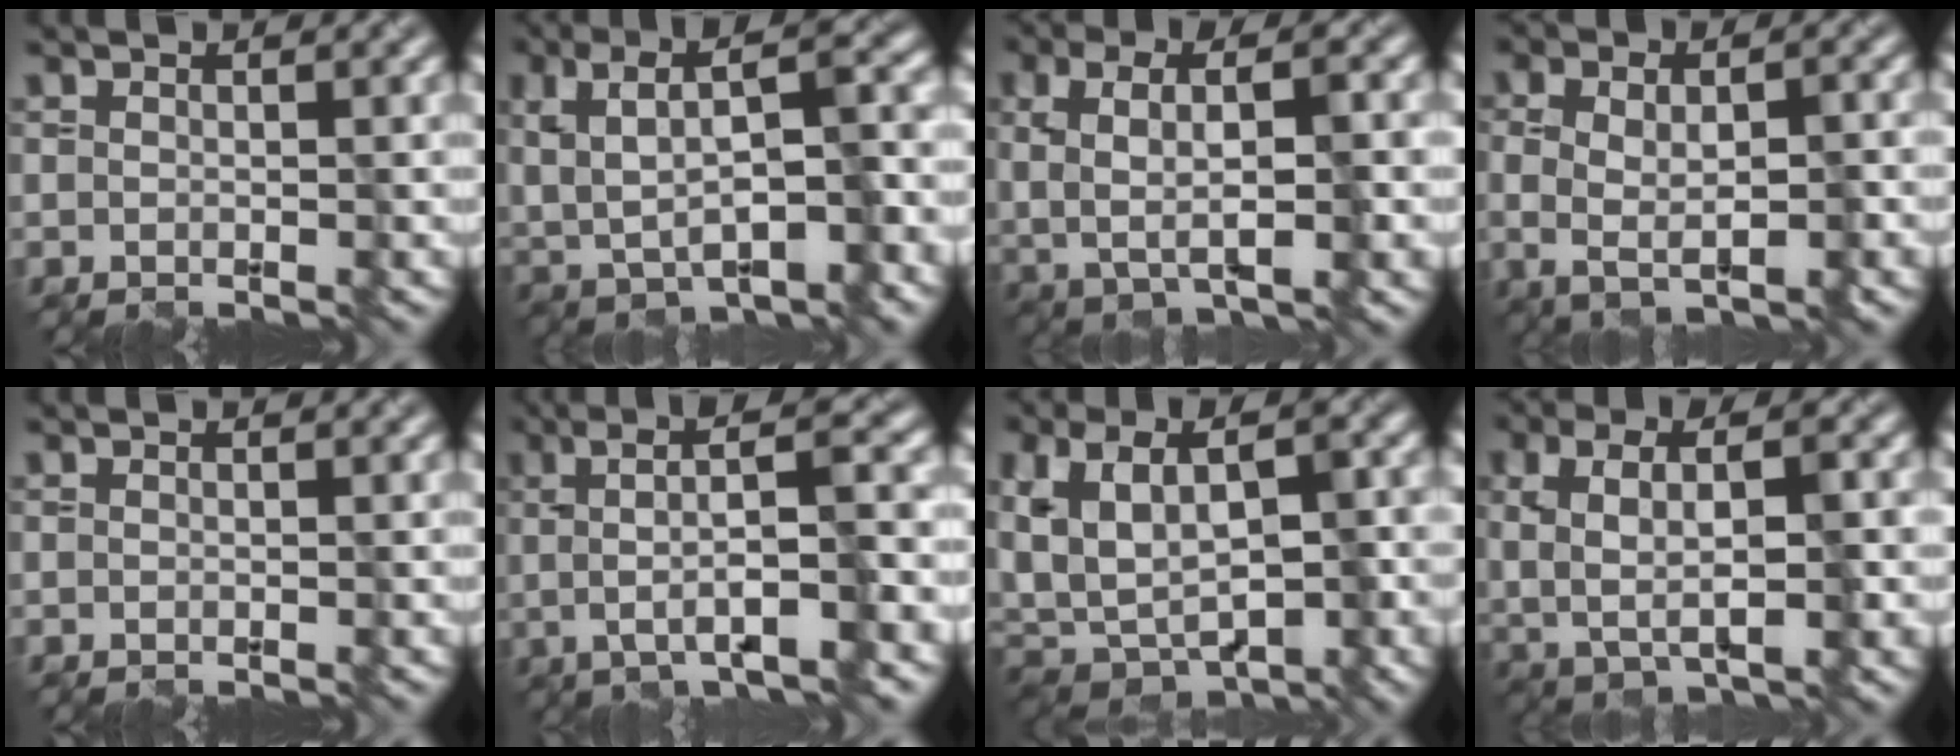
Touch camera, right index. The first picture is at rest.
{"total": 9.4, "force": [0.8, 3.9, 8.5], "torque": [-0.149, 0.002, 0.021]}
{"total": 5.4, "force": [-0.2, 2.1, 4.9], "torque": [-0.097, -0.007, 0.004]}
{"total": 4.7, "force": [-1.0, 2.1, 4.1], "torque": [-0.079, -0.013, -0.003]}
{"total": 0.0}
{"total": 7.9, "force": [-0.1, 1.7, 7.7], "torque": [-0.109, 0.018, 0.002]}
{"total": 9.3, "force": [-1.3, 5.4, 7.5], "torque": [-0.146, -0.002, -0.013]}
{"total": 6.0, "force": [-0.1, 2.8, 5.4], "torque": [-0.105, -0.008, 0.008]}